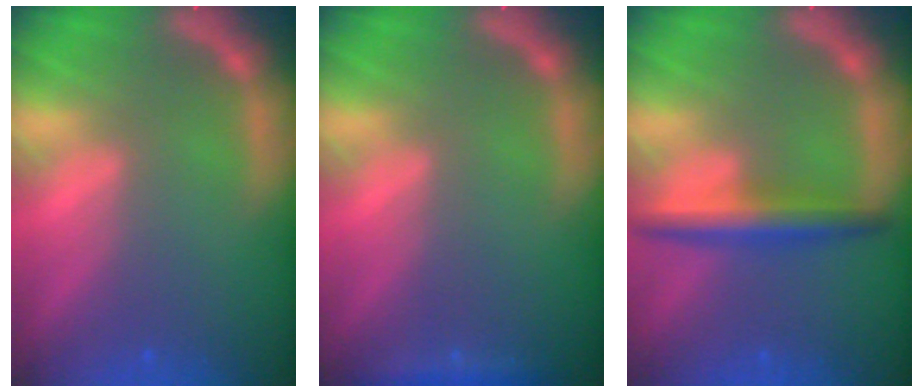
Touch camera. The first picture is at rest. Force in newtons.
{"total": 1.4}
{"total": 4.0}